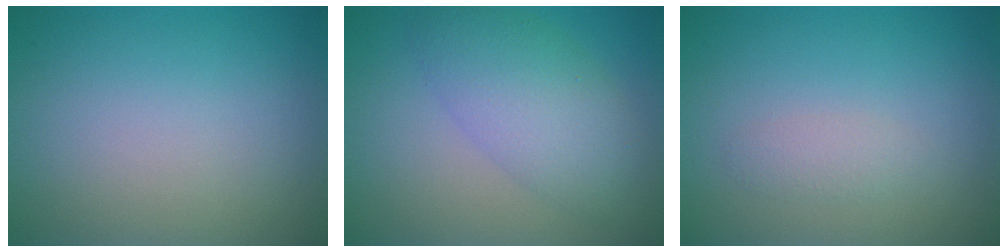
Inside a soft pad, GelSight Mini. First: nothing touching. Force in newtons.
{"total": 5.6, "press": 5.6, "slide": 0.1}
{"total": 1.3, "press": 1.3, "slide": 0.0}